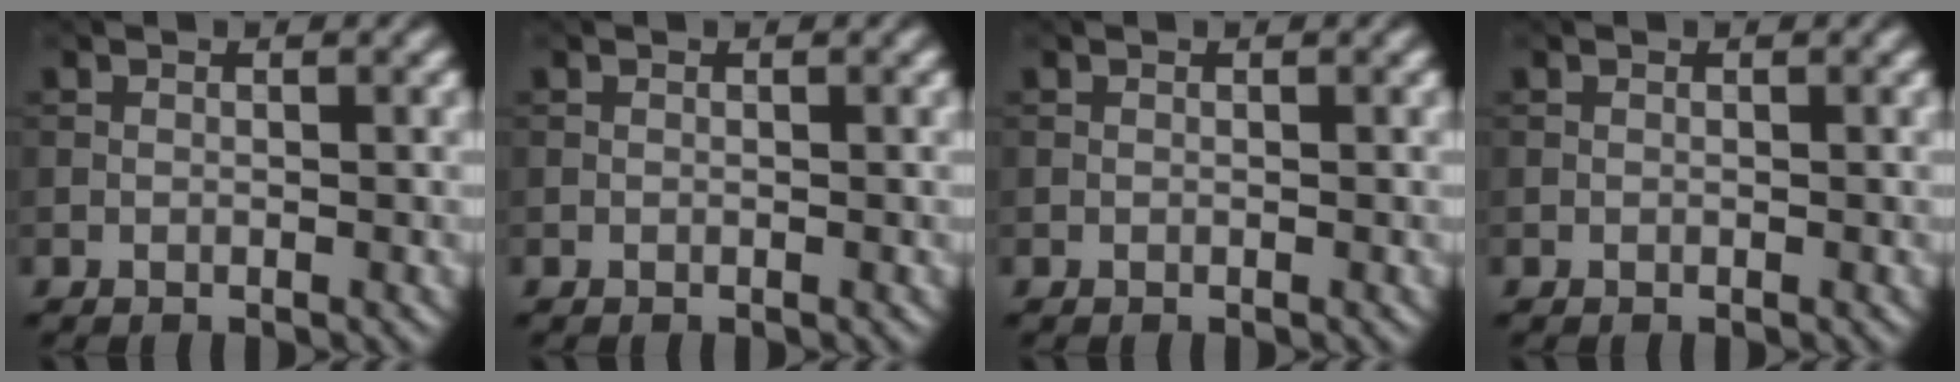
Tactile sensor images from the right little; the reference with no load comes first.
{"total": 0.0}
{"total": 0.0}
{"total": 0.0}